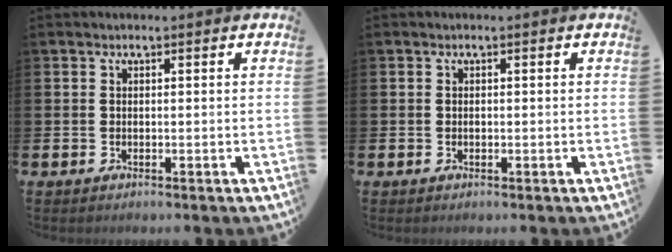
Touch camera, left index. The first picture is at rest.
{"total": 0.0}